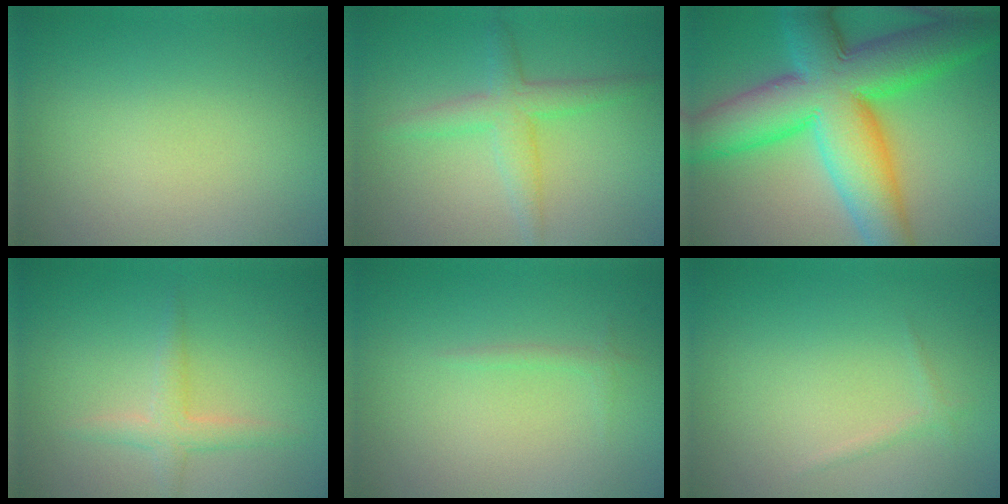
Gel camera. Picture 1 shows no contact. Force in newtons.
{"total": 2.9, "press": 2.9, "slide": 0.2}
{"total": 14.2, "press": 14.1, "slide": 0.3}
{"total": 1.9, "press": 1.9, "slide": 0.1}
{"total": 0.6, "press": 0.6, "slide": 0.1}
{"total": 0.7, "press": 0.7, "slide": 0.0}